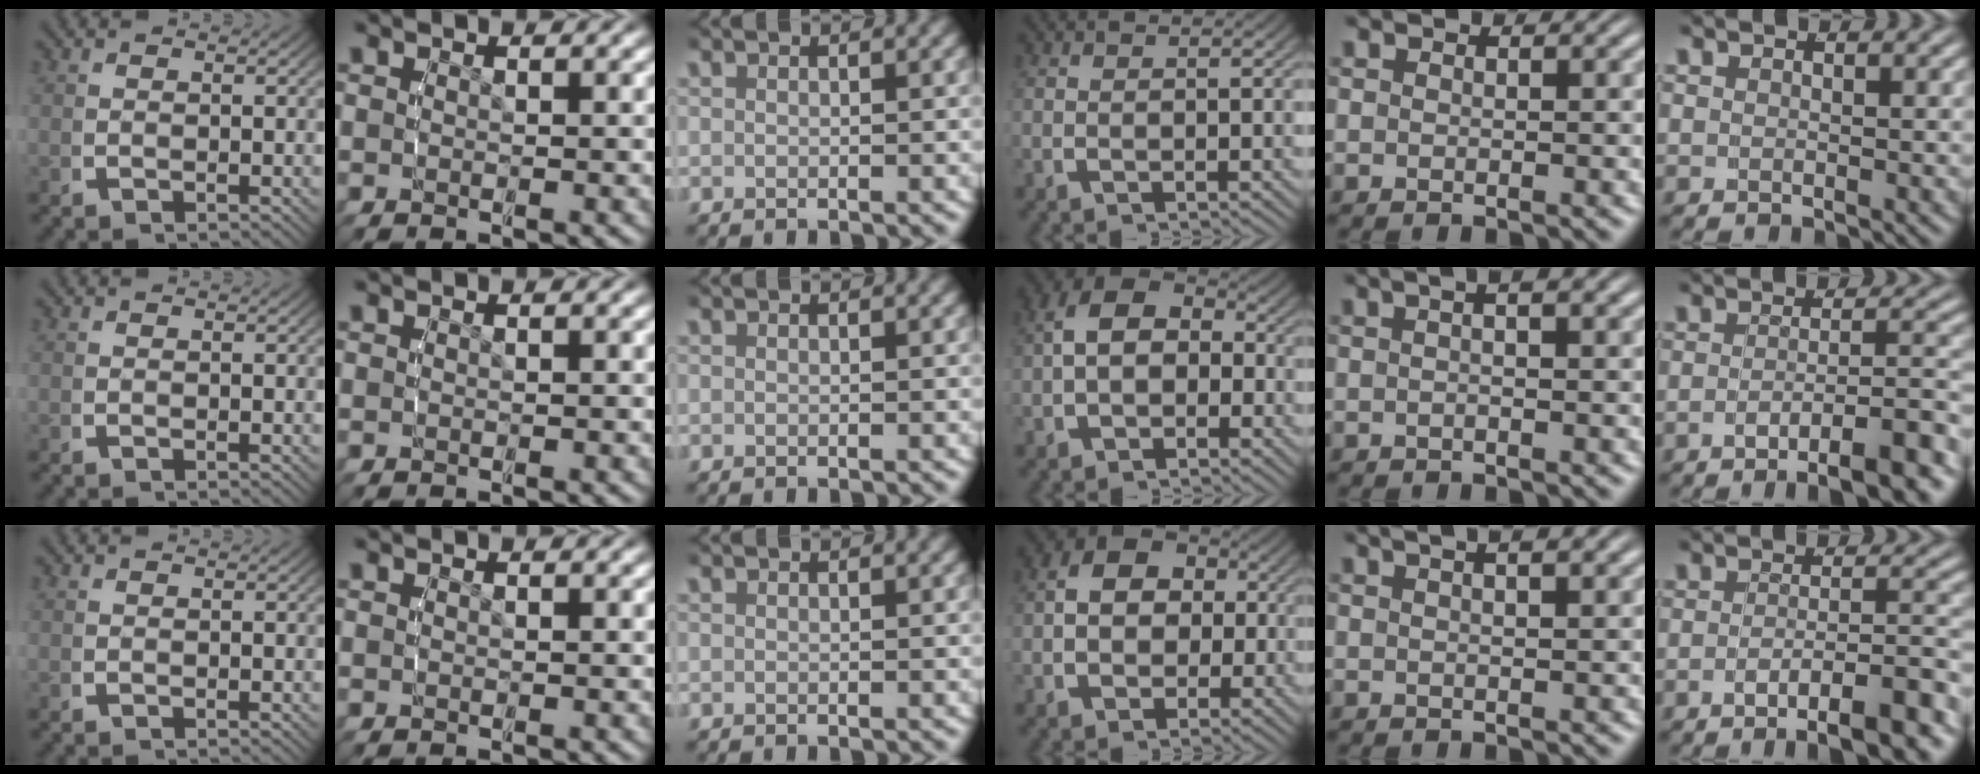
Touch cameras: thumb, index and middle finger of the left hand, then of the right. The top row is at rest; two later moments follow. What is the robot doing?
{"motion": "lift_and_place", "object": "cloth"}